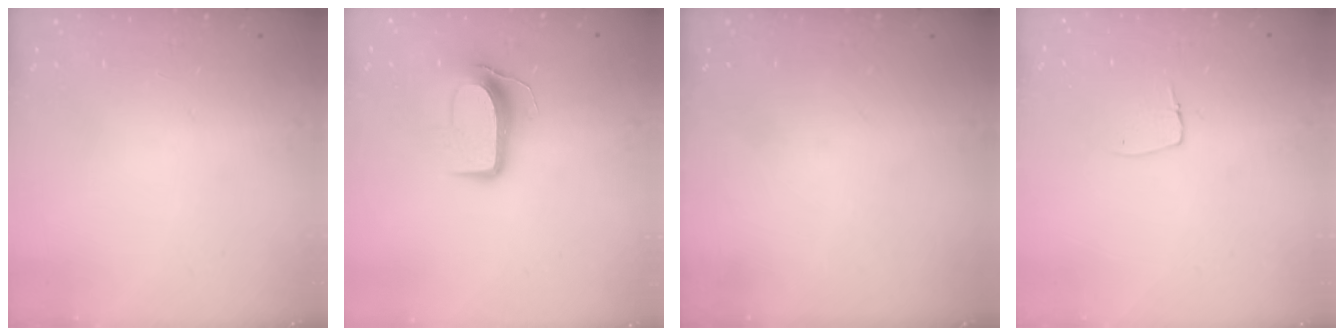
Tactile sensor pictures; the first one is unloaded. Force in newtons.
{"total": 9.3, "press": 9.2, "slide": 0.9}
{"total": 0.0}
{"total": 5.6, "press": 5.5, "slide": 0.4}